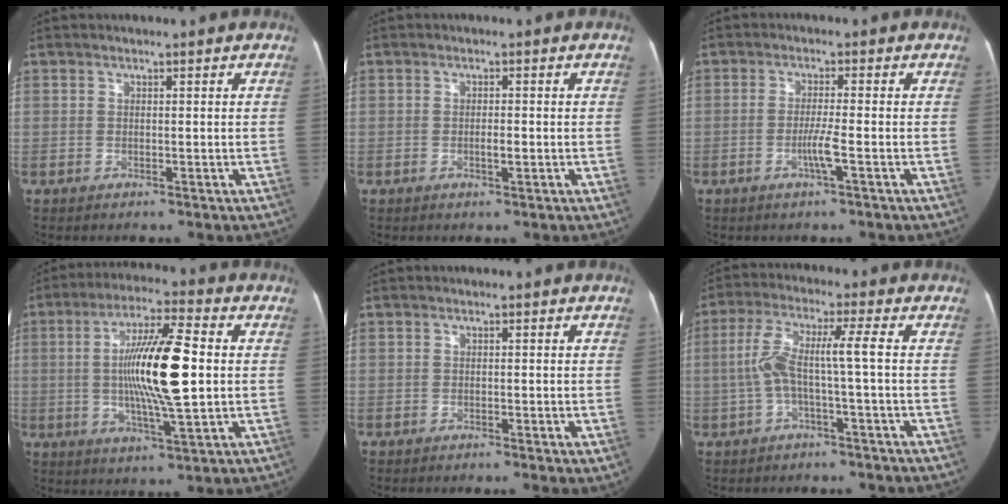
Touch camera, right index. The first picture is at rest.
{"total": 1.5, "force": [-0.4, 0.3, 1.4], "torque": [-0.026, 0.001, -0.007]}
{"total": 3.1, "force": [-1.3, -0.6, 2.8], "torque": [-0.051, -0.007, -0.029]}
{"total": 14.6, "force": [0.5, 1.7, 14.5], "torque": [-0.263, 0.004, 0.005]}
{"total": 1.3, "force": [-0.6, 0.1, 1.2], "torque": [-0.018, -0.002, -0.009]}
{"total": 7.4, "force": [-0.9, -0.3, 7.3], "torque": [-0.152, 0.028, -0.017]}